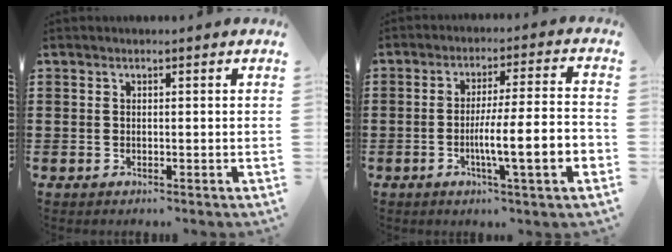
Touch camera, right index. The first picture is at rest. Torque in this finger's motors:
{"motor_torque": [1.58, -0.56, 0.54, 0.21]}